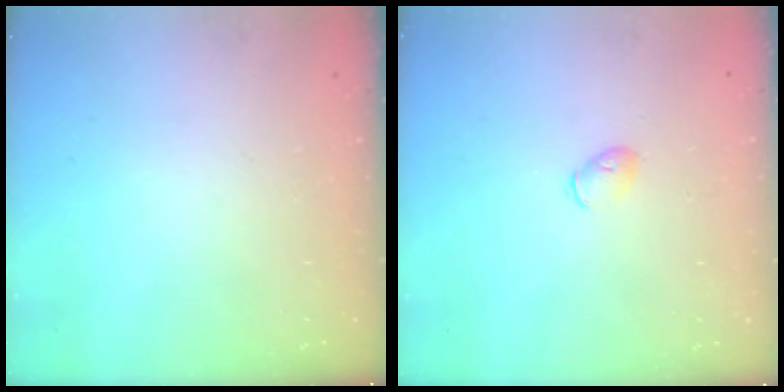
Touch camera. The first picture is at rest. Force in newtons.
{"total": 3.3, "press": 3.2, "slide": 0.7}